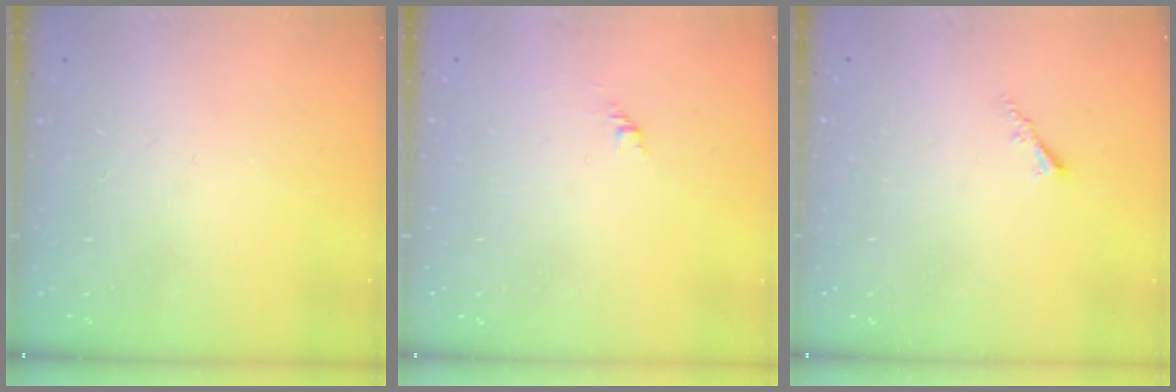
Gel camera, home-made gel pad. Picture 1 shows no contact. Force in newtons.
{"total": 1.7, "press": 1.6, "slide": 0.7}
{"total": 1.7, "press": 1.6, "slide": 0.5}